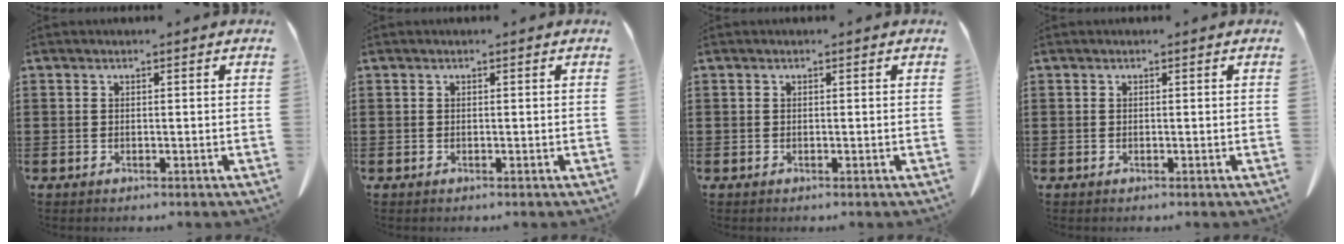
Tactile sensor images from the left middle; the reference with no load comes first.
{"total": 0.0}
{"total": 0.0}
{"total": 0.0}